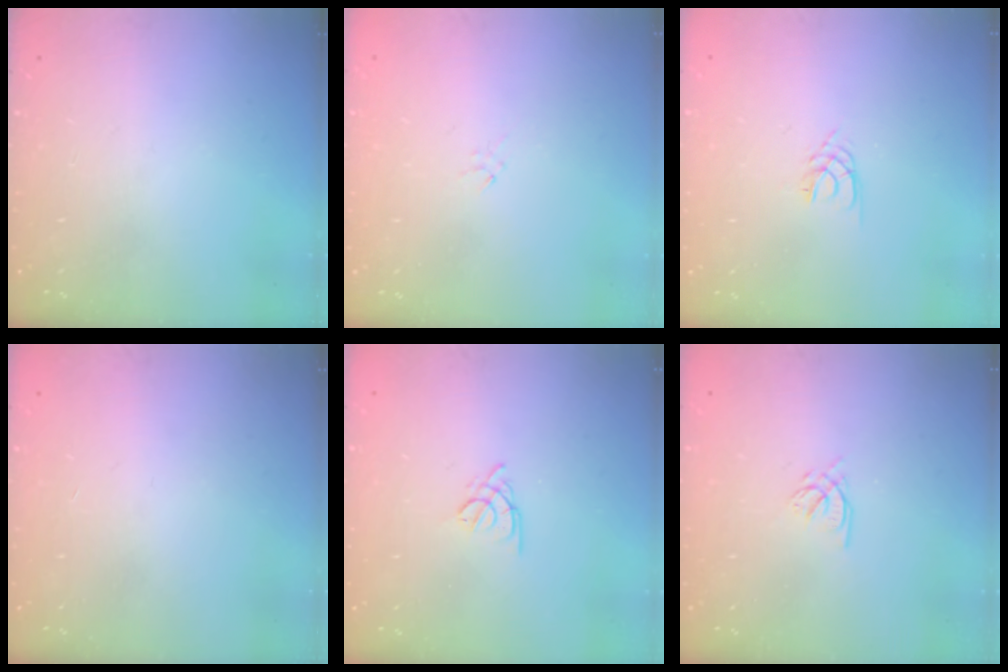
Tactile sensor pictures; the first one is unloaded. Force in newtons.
{"total": 0.0}
{"total": 2.4, "press": 2.4, "slide": 0.3}
{"total": 0.9, "press": 0.8, "slide": 0.2}
{"total": 3.4, "press": 3.3, "slide": 0.6}
{"total": 2.4, "press": 2.4, "slide": 0.3}